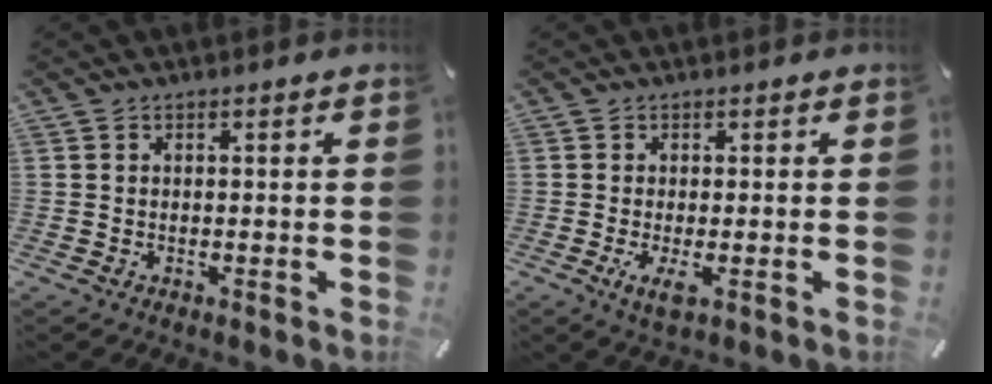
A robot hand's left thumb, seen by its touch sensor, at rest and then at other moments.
{"total": 3.5, "force": [-0.6, 0.9, 3.4], "torque": [-0.068, -0.019, -0.015]}